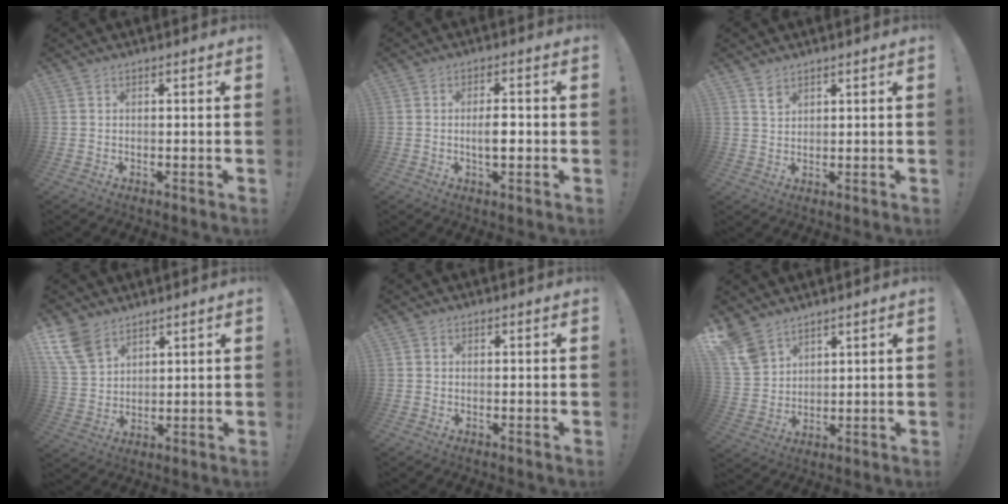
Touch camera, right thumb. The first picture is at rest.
{"total": 4.9, "force": [-0.8, 1.8, 4.5], "torque": [-0.069, -0.001, -0.018]}
{"total": 2.7, "force": [2.1, 1.4, 0.9], "torque": [-0.001, -0.017, 0.037]}
{"total": 10.3, "force": [7.2, 6.0, 4.4], "torque": [-0.103, -0.030, 0.145]}
{"total": 0.5, "force": [-0.2, 0.5, 0.1], "torque": [-0.001, 0.002, -0.004]}
{"total": 8.9, "force": [6.8, 5.0, 2.8], "torque": [-0.062, -0.041, 0.138]}